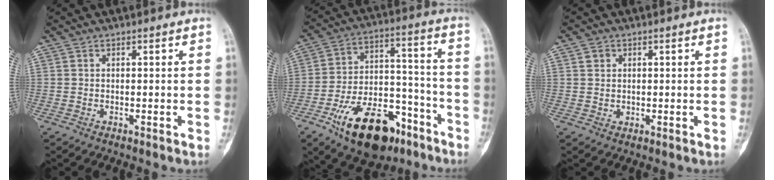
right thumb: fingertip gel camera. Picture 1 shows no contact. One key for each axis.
{"total": 21.2, "fx": -12.4, "fy": 11.0, "fz": 13.3, "tx": -0.203, "ty": 0.082, "tz": -0.200}
{"total": 2.0, "fx": 0.7, "fy": 1.8, "fz": 0.6, "tx": -0.002, "ty": -0.003, "tz": 0.013}